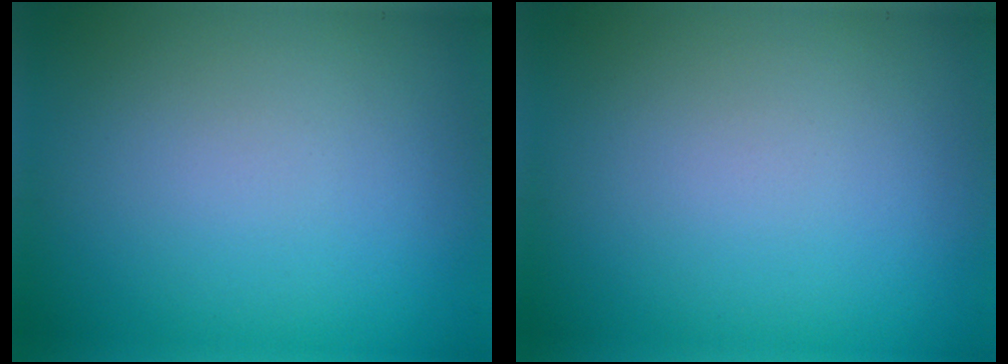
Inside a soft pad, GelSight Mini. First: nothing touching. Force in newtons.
{"total": 0.0}